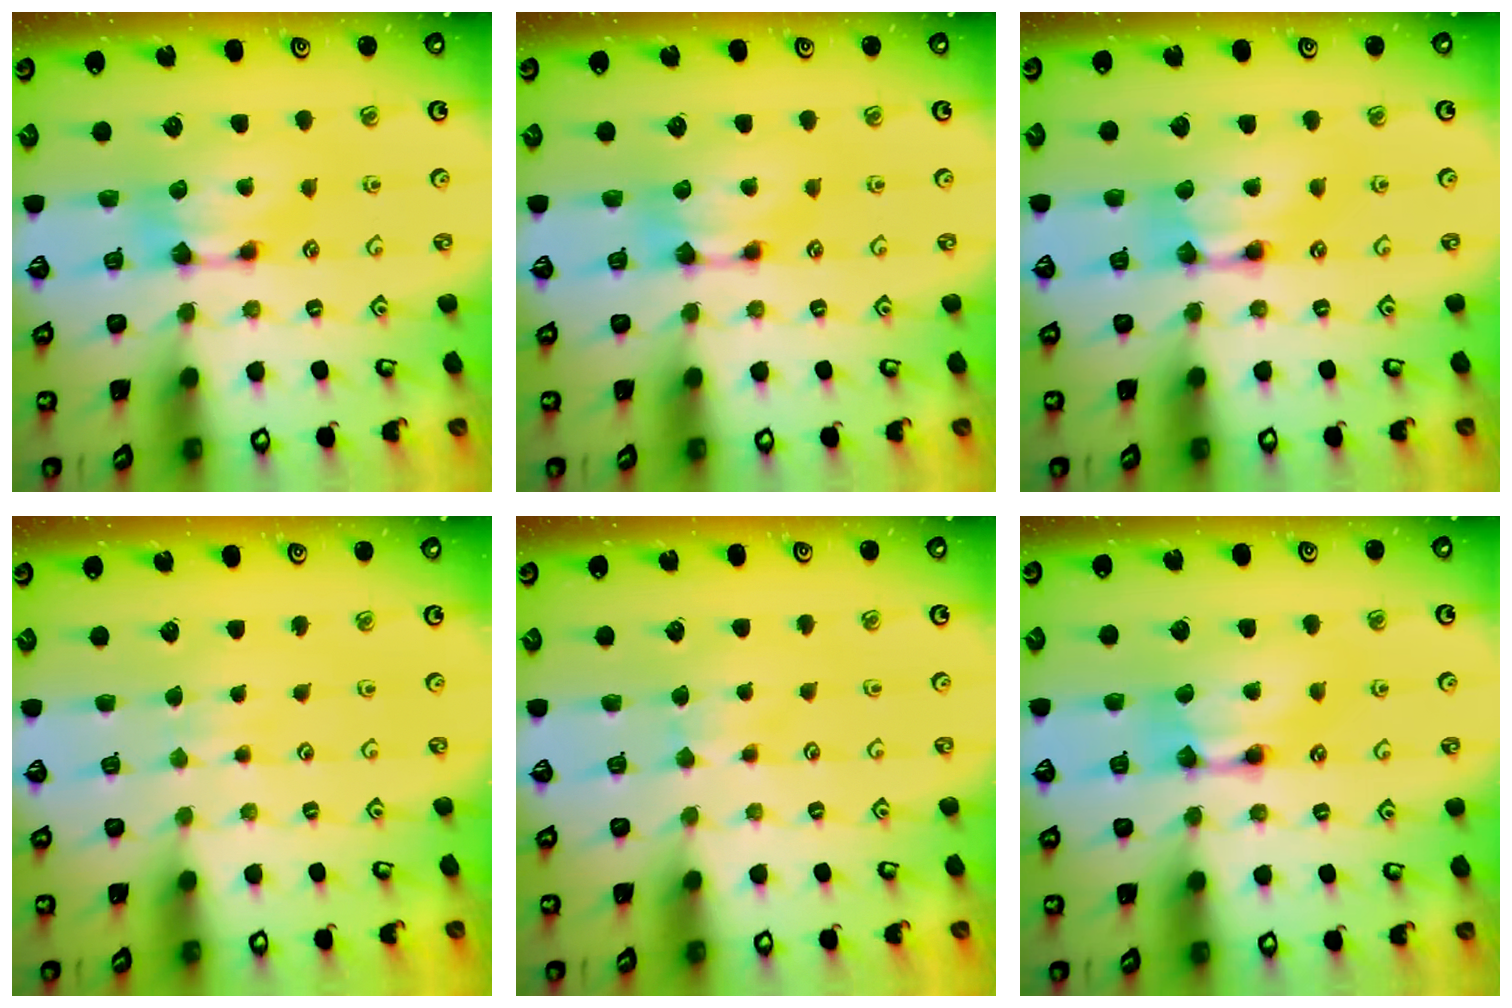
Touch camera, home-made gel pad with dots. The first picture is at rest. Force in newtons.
{"total": 0.0}
{"total": 2.2, "press": 2.2, "slide": 0.1}
{"total": 3.9, "press": 3.9, "slide": 0.4}
{"total": 1.6, "press": 1.6, "slide": 0.3}
{"total": 2.2, "press": 2.2, "slide": 0.1}